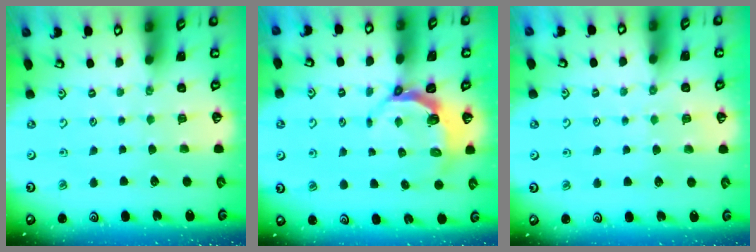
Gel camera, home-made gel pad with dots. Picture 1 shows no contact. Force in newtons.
{"total": 4.5, "press": 3.2, "slide": 3.2}
{"total": 3.4, "press": 3.3, "slide": 0.5}